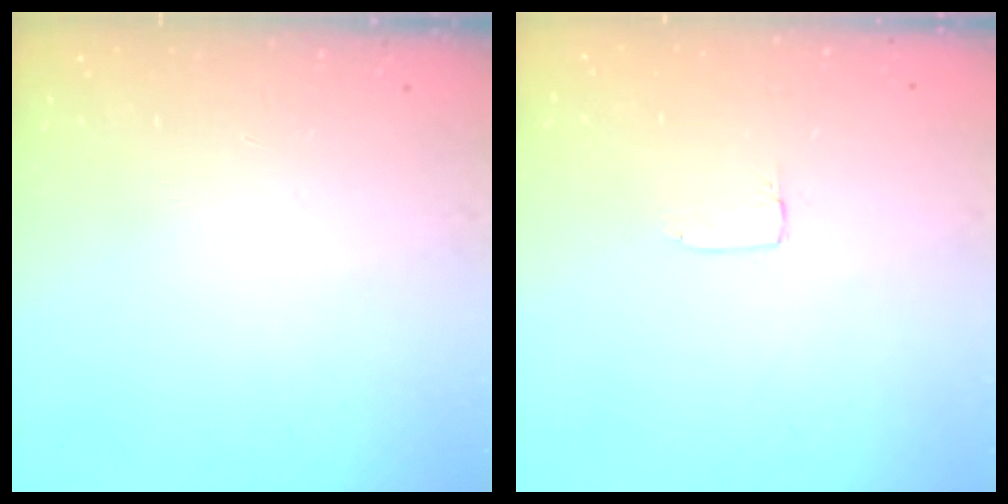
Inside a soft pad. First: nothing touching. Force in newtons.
{"total": 1.2, "press": 1.2, "slide": 0.0}